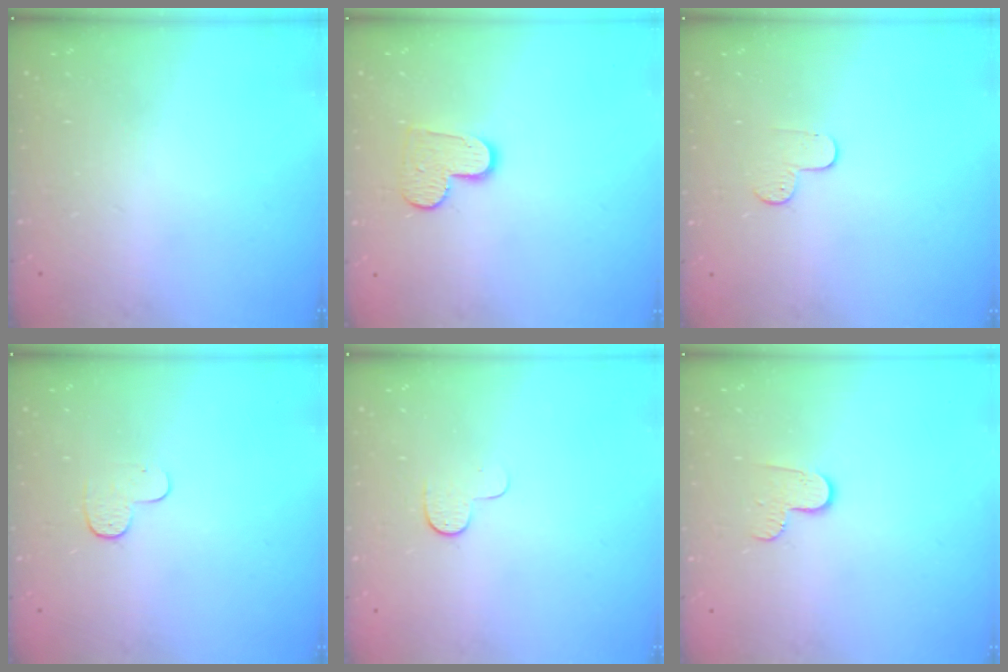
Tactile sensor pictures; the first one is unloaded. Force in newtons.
{"total": 9.2, "press": 9.2, "slide": 0.6}
{"total": 5.9, "press": 5.9, "slide": 0.5}
{"total": 3.9, "press": 3.8, "slide": 0.4}
{"total": 3.9, "press": 3.9, "slide": 0.3}
{"total": 6.0, "press": 6.0, "slide": 0.6}